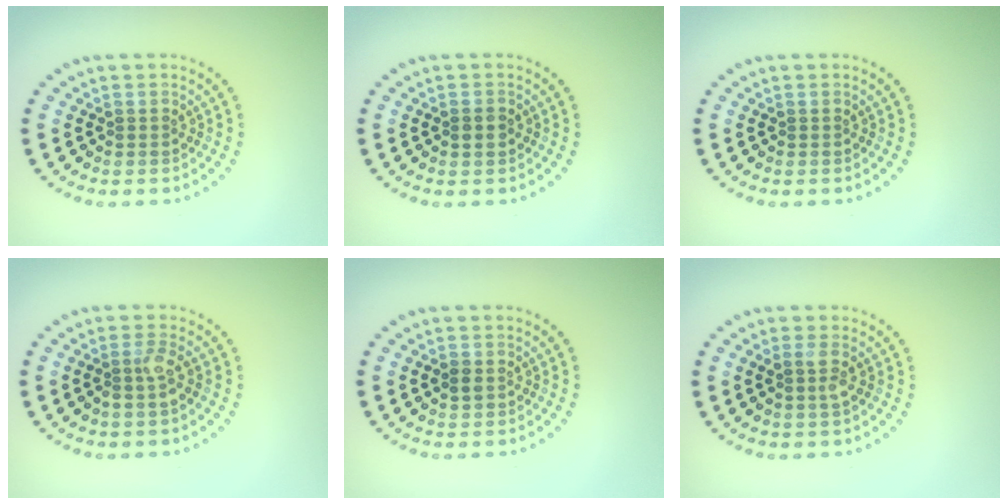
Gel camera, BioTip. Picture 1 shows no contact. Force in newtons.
{"total": 1.5, "press": 1.5, "slide": 0.2}
{"total": 0.0}
{"total": 1.6, "press": 1.3, "slide": 0.9}
{"total": 1.1, "press": 1.0, "slide": 0.2}
{"total": 1.2, "press": 1.1, "slide": 0.4}